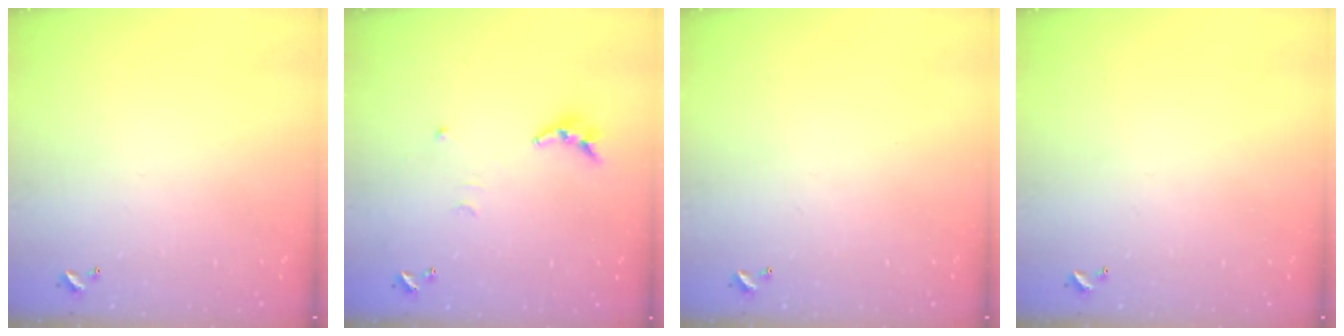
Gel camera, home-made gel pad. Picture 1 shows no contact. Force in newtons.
{"total": 7.9, "press": 7.9, "slide": 0.2}
{"total": 0.0}
{"total": 0.0}